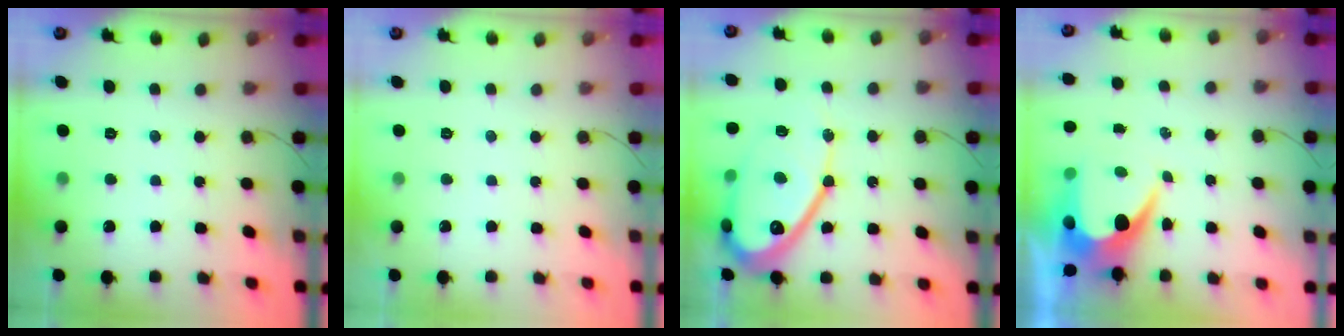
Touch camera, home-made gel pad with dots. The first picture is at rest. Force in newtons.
{"total": 0.0}
{"total": 19.2, "press": 19.1, "slide": 1.8}
{"total": 7.2, "press": 7.1, "slide": 0.5}